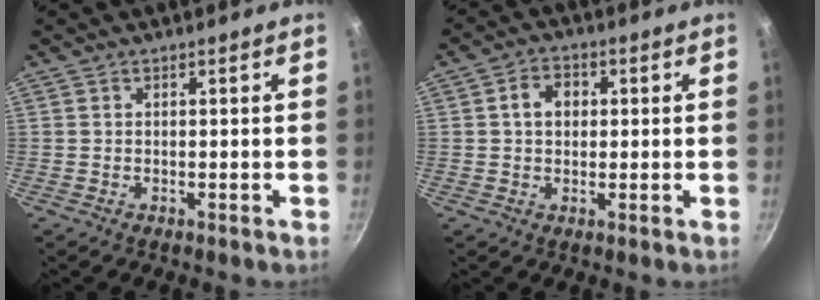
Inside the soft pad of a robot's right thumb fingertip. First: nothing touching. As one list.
[{"total": 5.2, "force": [0.9, 4.0, 3.2], "torque": [-0.030, 0.010, 0.008]}]